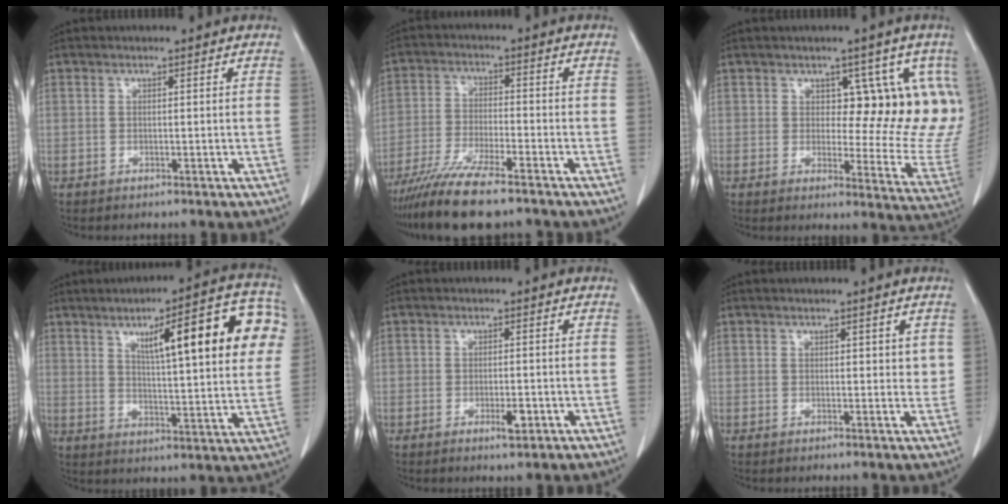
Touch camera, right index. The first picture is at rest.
{"total": 11.4, "force": [-9.1, 1.1, 6.8], "torque": [-0.122, -0.030, -0.157]}
{"total": 12.1, "force": [4.8, 6.2, 9.2], "torque": [-0.089, -0.011, 0.056]}
{"total": 18.3, "force": [6.3, 3.1, 16.9], "torque": [-0.218, 0.025, 0.080]}
{"total": 2.3, "force": [-0.9, 0.7, 2.1], "torque": [-0.032, -0.002, -0.011]}
{"total": 2.1, "force": [1.0, 1.3, 1.3], "torque": [-0.006, -0.004, 0.013]}